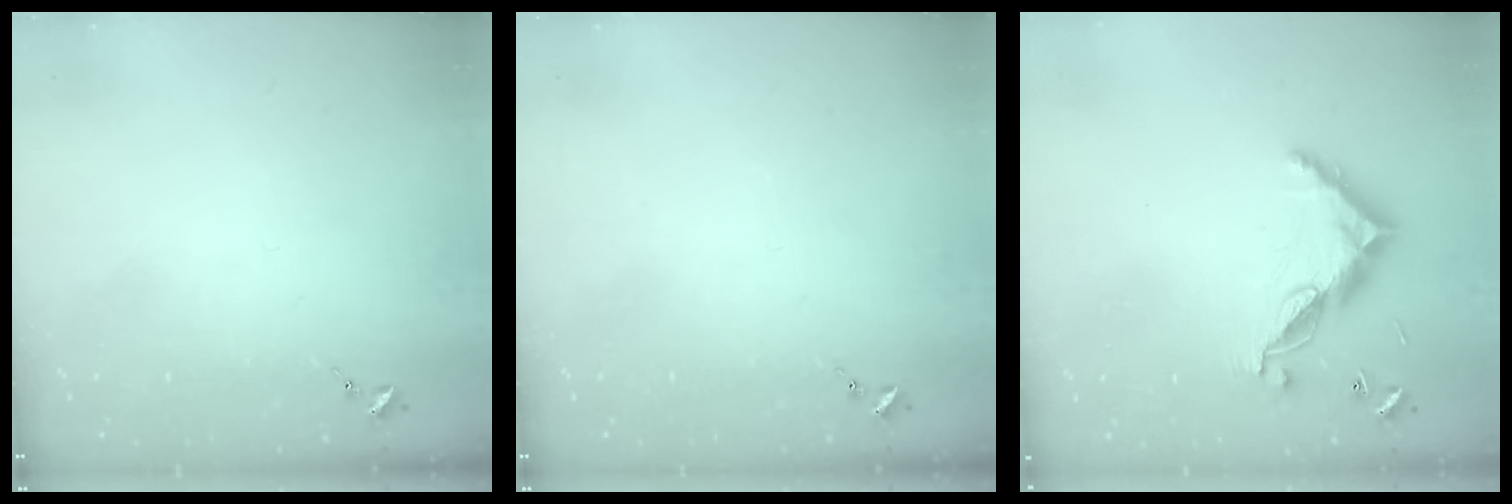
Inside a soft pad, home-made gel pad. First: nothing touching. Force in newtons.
{"total": 0.0}
{"total": 11.0, "press": 10.9, "slide": 0.8}